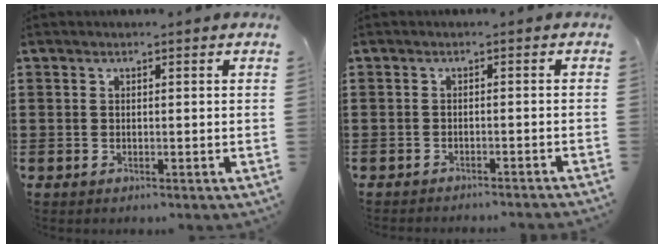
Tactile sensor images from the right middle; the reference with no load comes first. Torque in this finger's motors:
{"motor_torque": [1.11, -1.03, 0.42, 0.04]}